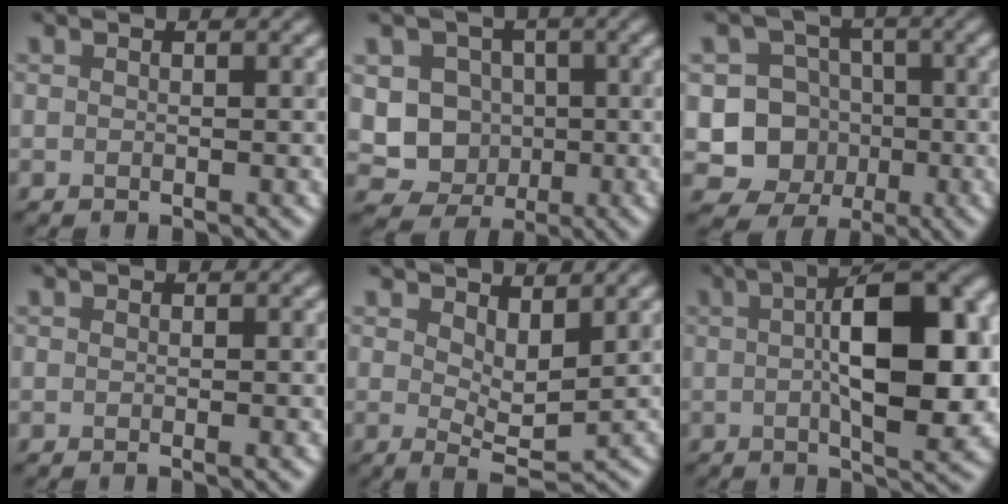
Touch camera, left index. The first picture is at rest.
{"total": 6.4, "force": [0.0, 5.9, 2.2], "torque": [-0.025, 0.016, -0.023]}
{"total": 8.3, "force": [-1.9, 7.8, 2.1], "torque": [-0.022, -0.001, -0.060]}
{"total": 0.6, "force": [-0.3, 0.0, 0.6], "torque": [-0.006, -0.002, -0.006]}
{"total": 3.4, "force": [1.5, 1.3, 2.7], "torque": [-0.047, -0.010, 0.028]}
{"total": 12.6, "force": [0.9, 4.3, 11.8], "torque": [-0.155, 0.012, 0.012]}